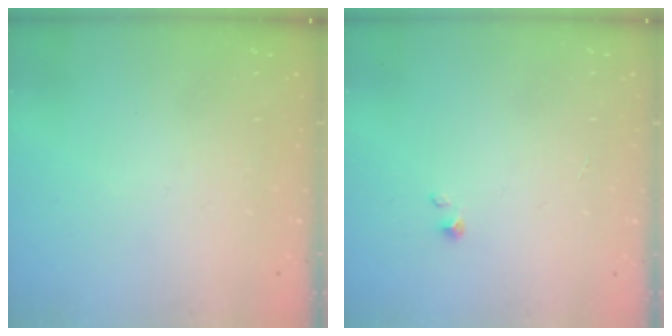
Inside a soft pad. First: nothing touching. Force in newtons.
{"total": 0.6, "press": 0.6, "slide": 0.1}